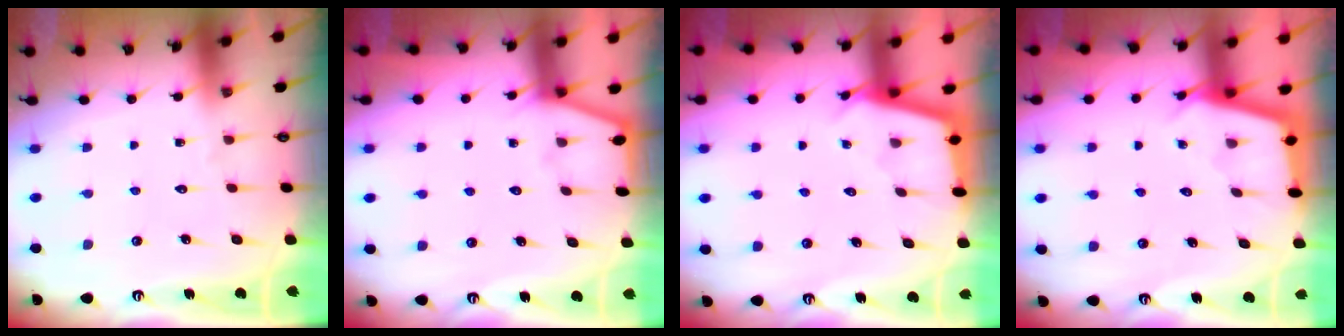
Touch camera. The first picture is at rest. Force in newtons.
{"total": 2.5, "press": 2.4, "slide": 0.4}
{"total": 2.9, "press": 2.9, "slide": 0.3}
{"total": 3.0, "press": 2.9, "slide": 0.3}